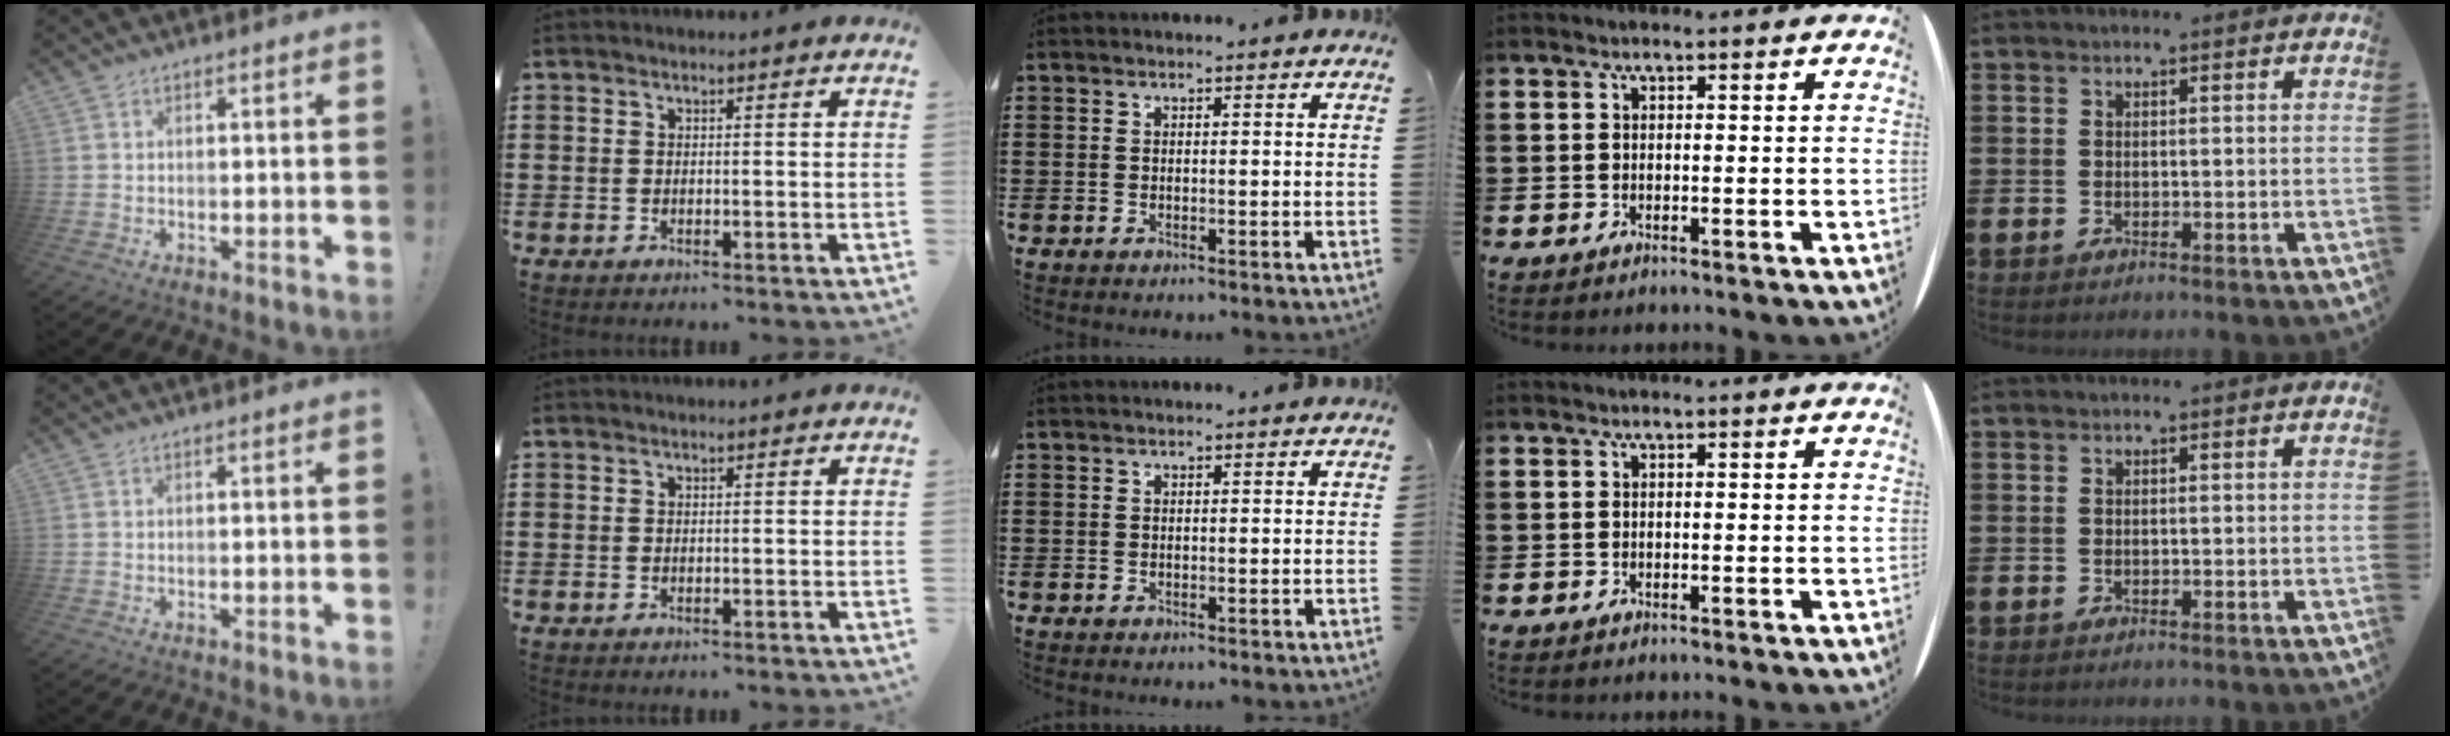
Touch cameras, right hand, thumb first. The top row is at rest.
{}